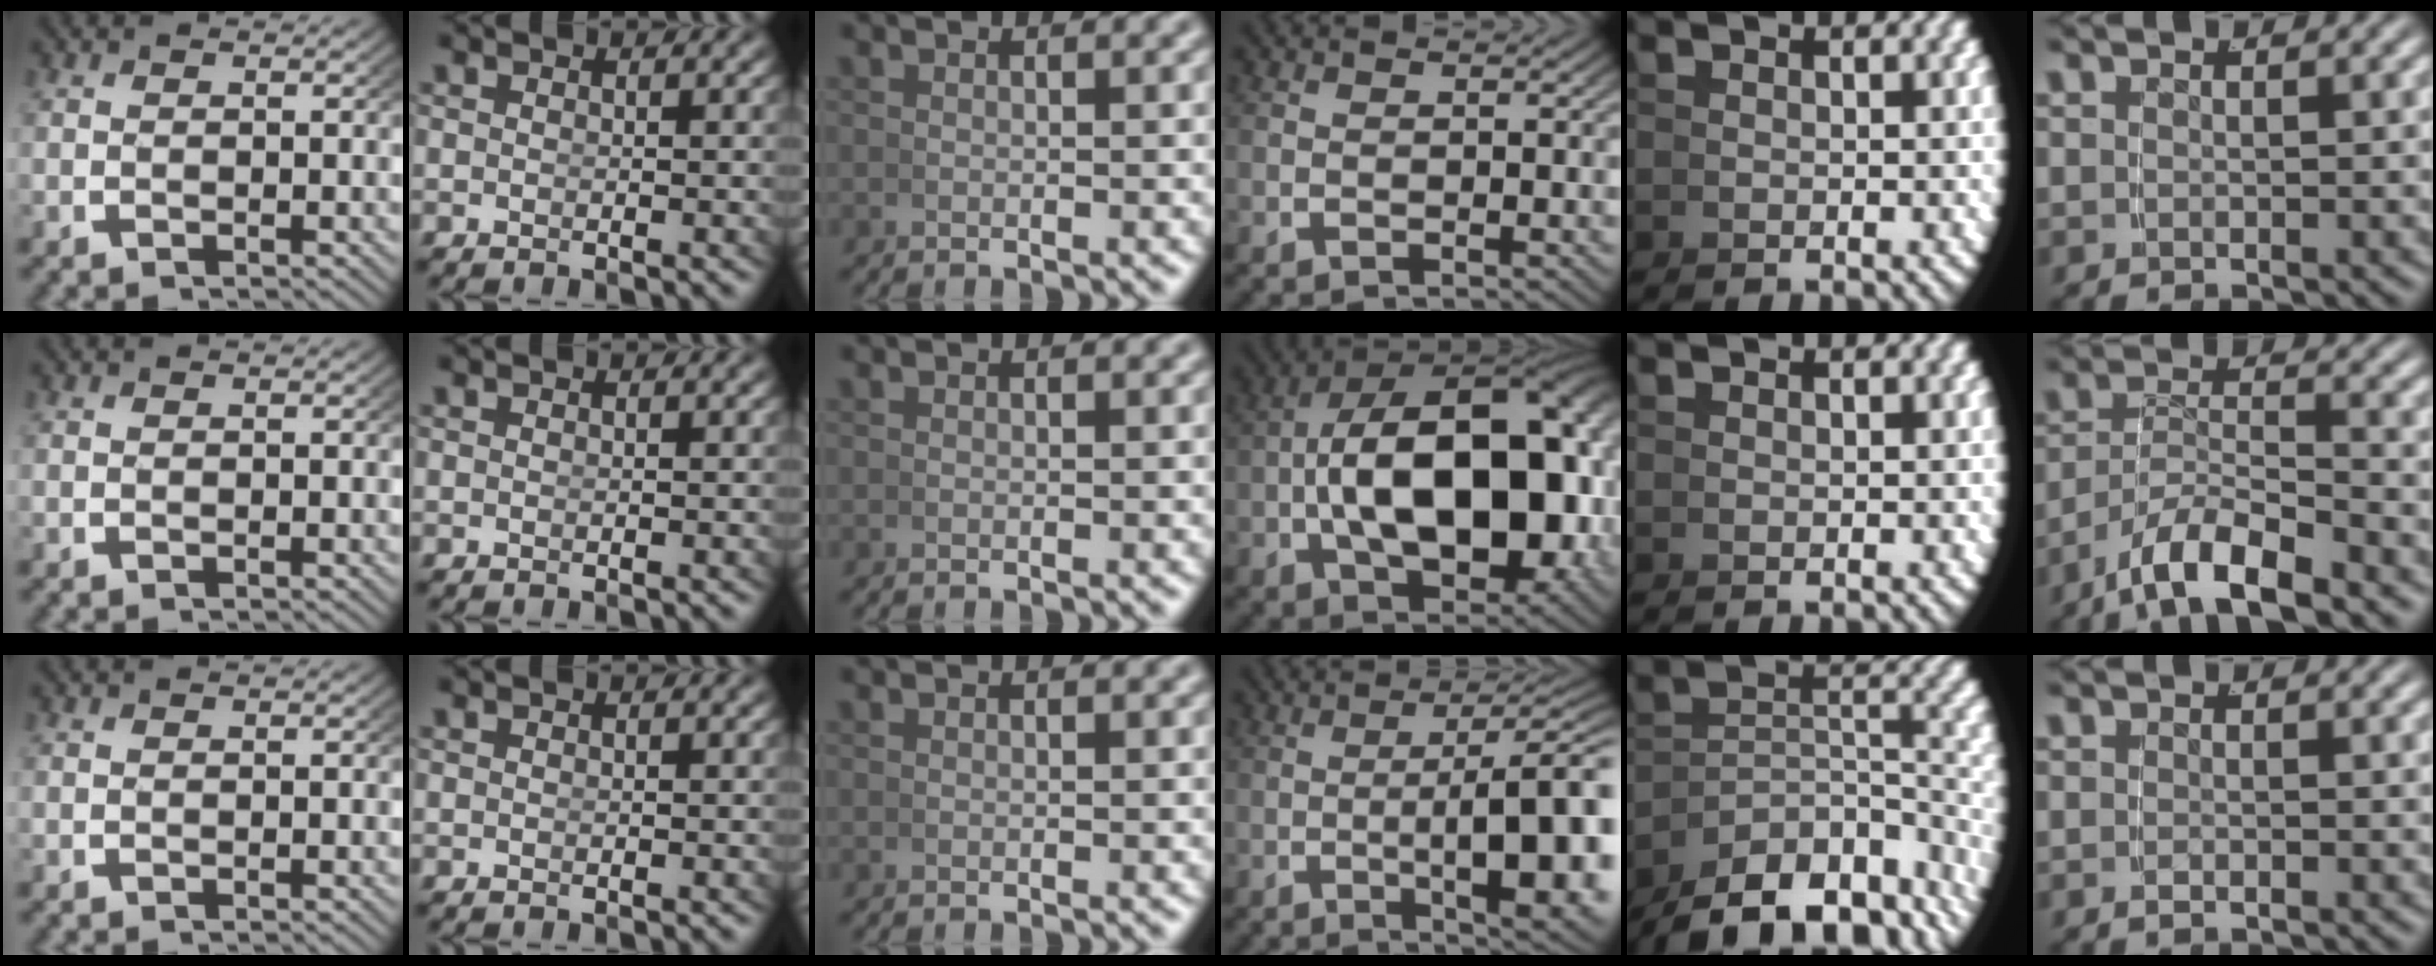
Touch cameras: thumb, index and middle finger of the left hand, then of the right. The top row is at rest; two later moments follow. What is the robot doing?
{"motion": "grasp_and_lifting", "object": "whiteboard"}